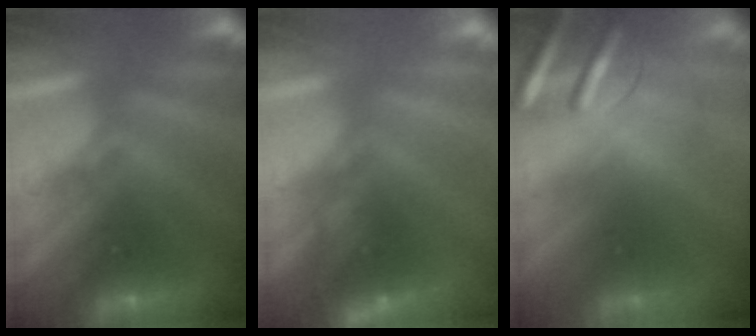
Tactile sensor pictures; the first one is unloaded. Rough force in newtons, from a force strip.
{"total": 2.7}
{"total": 9.0}